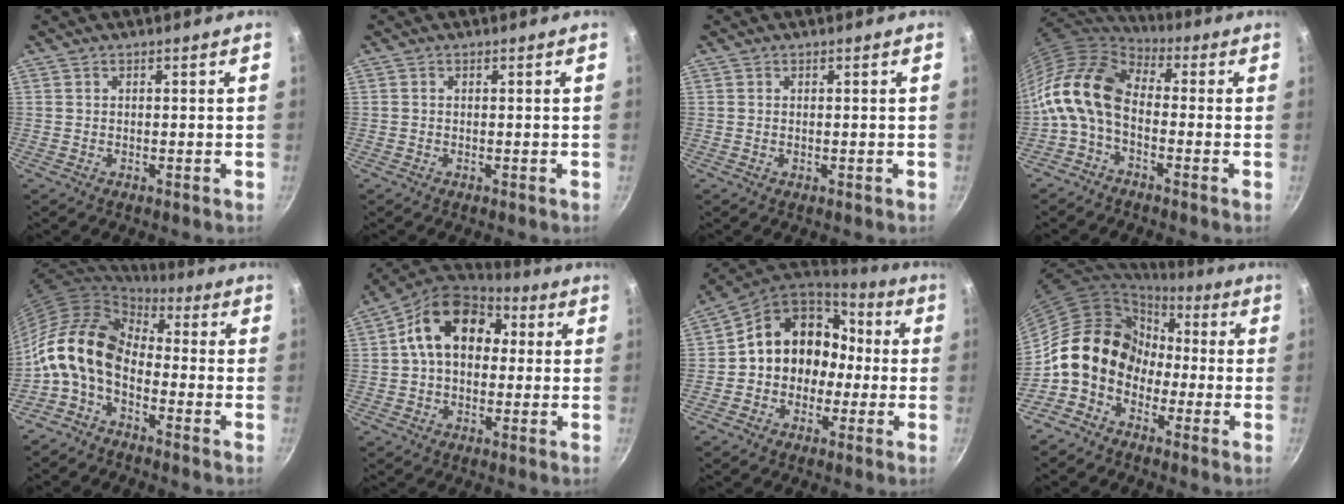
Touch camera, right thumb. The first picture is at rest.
{"total": 0.0}
{"total": 0.0}
{"total": 14.0, "force": [-1.7, 8.7, 10.9], "torque": [-0.205, 0.031, -0.054]}
{"total": 13.4, "force": [-1.8, 8.7, 10.0], "torque": [-0.174, 0.032, -0.054]}
{"total": 15.9, "force": [2.8, 11.3, 10.8], "torque": [-0.144, 0.029, 0.025]}
{"total": 14.8, "force": [-0.4, 12.7, 7.7], "torque": [-0.072, 0.052, -0.016]}
{"total": 13.1, "force": [-1.6, 10.9, 7.0], "torque": [-0.071, 0.046, -0.039]}